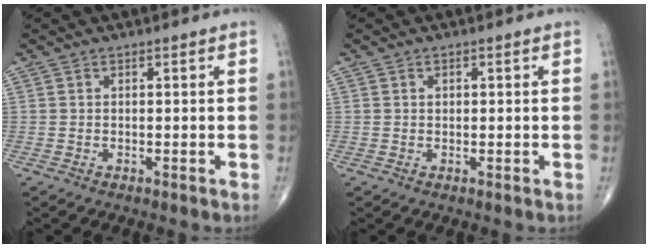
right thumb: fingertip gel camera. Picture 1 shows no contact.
{"total": 0.9, "force": [0.3, 0.7, 0.5], "torque": [-0.005, 0.001, 0.005]}